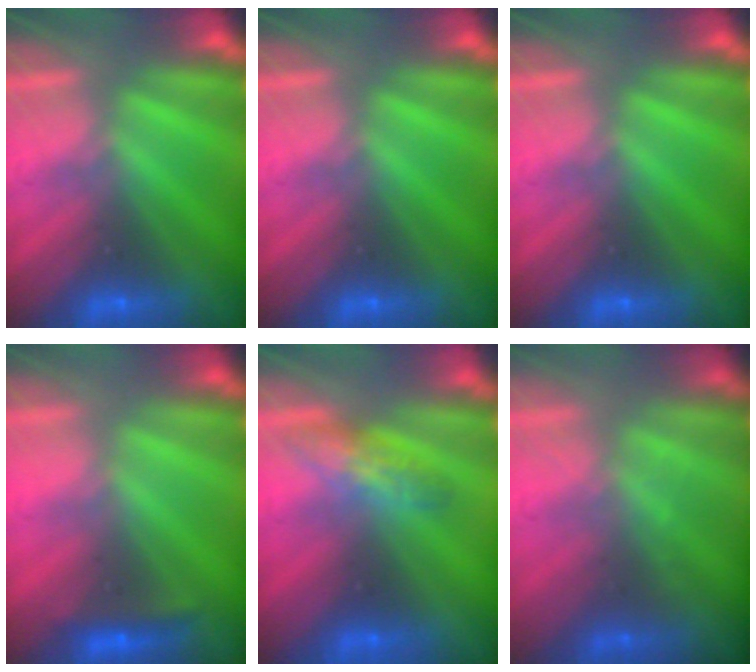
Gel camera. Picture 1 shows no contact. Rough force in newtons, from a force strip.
{"total": 0.0}
{"total": 0.0}
{"total": 4.6}
{"total": 2.5}
{"total": 1.4}